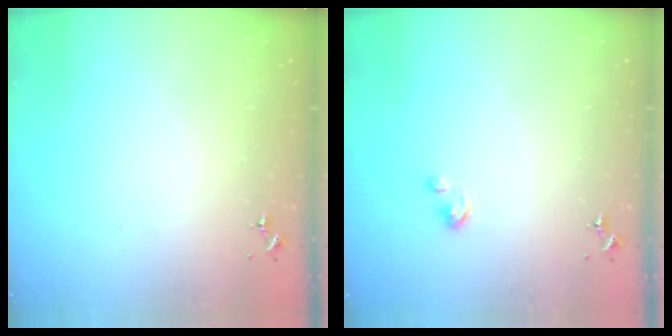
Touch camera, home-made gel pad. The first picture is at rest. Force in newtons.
{"total": 2.2, "press": 2.2, "slide": 0.2}